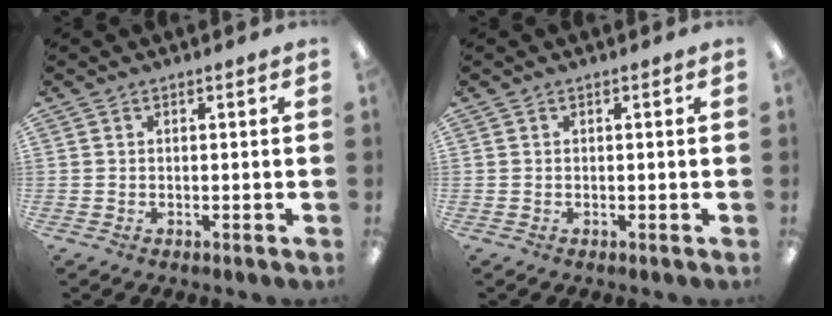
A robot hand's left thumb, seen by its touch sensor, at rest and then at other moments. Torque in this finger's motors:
{"motor_torque": [0.00, 0.00, 0.00, 0.00, 0.00]}